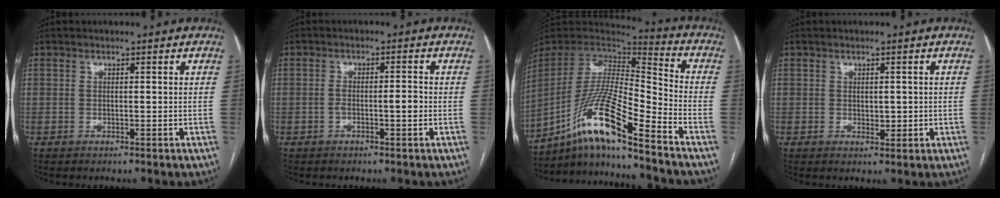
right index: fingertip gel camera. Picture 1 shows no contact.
{"total": 2.6, "force": [-0.7, 0.5, 2.5], "torque": [-0.042, 0.008, -0.008]}
{"total": 16.7, "force": [-11.9, 0.5, 11.8], "torque": [-0.240, 0.002, -0.219]}
{"total": 1.8, "force": [0.1, 1.1, 1.4], "torque": [-0.019, -0.002, 0.008]}